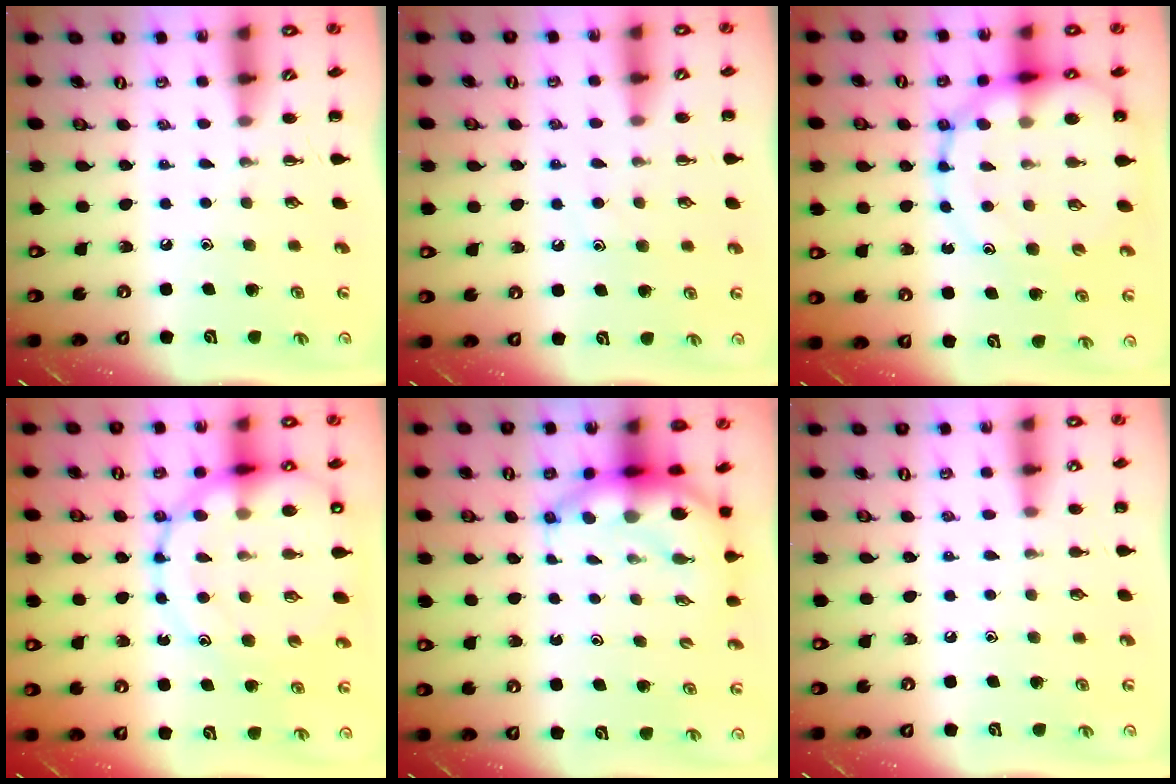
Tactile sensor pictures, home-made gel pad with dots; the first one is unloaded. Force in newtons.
{"total": 6.7, "press": 6.6, "slide": 1.0}
{"total": 17.9, "press": 17.6, "slide": 3.0}
{"total": 20.3, "press": 20.1, "slide": 3.0}
{"total": 6.8, "press": 6.6, "slide": 1.6}
{"total": 6.1, "press": 5.8, "slide": 2.0}